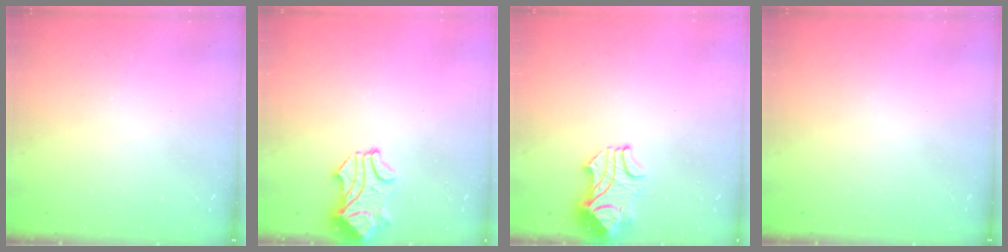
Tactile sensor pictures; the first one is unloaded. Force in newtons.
{"total": 0.9, "press": 0.7, "slide": 0.7}
{"total": 2.4, "press": 2.2, "slide": 0.9}
{"total": 0.0}